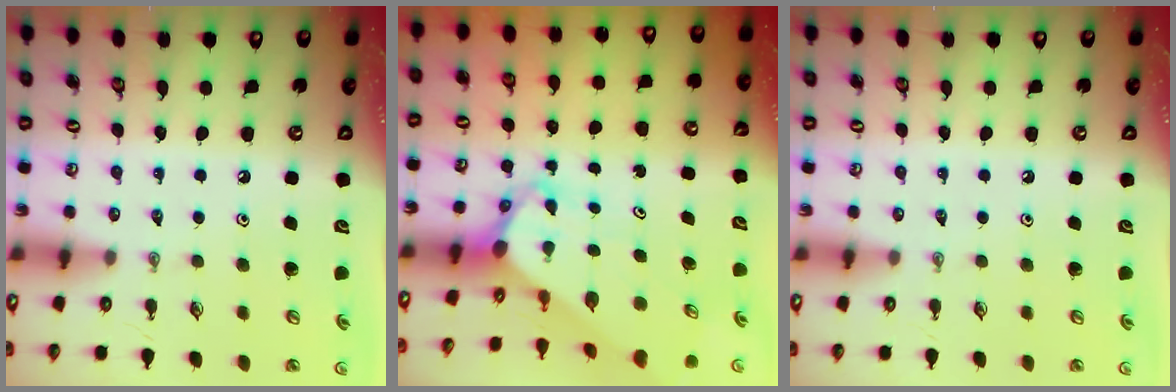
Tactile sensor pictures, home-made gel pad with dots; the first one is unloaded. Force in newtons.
{"total": 4.3, "press": 4.2, "slide": 0.5}
{"total": 0.0}